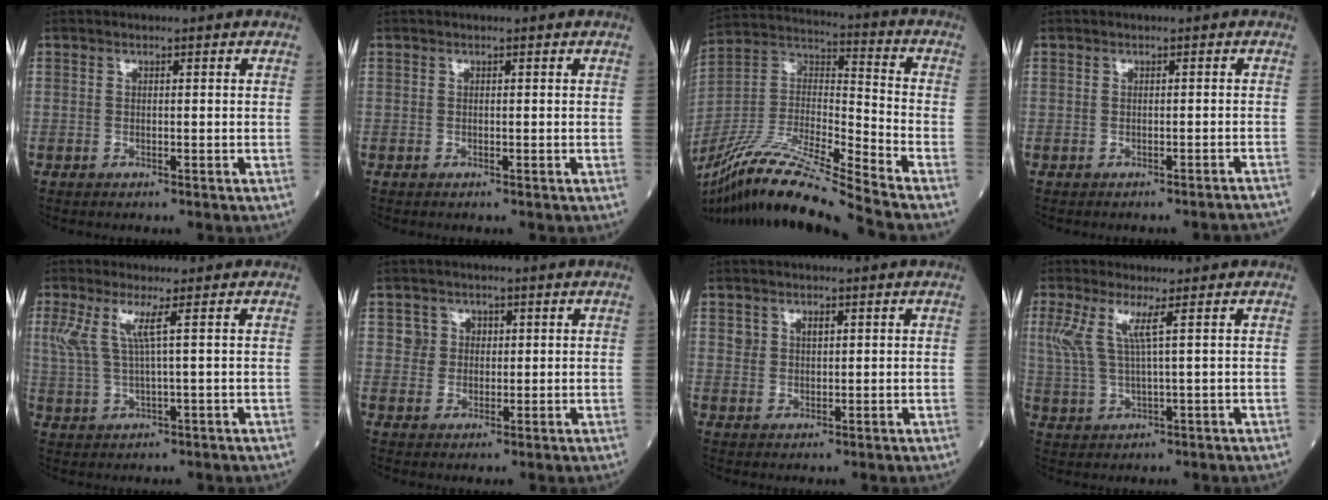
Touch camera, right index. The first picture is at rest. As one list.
[{"total": 0.0}, {"total": 21.3, "force": [-18.5, -1.3, 10.5], "torque": [-0.235, -0.015, -0.345]}, {"total": 5.1, "force": [-5.0, -0.3, 1.0], "torque": [-0.006, -0.010, -0.050]}, {"total": 4.6, "force": [1.8, -0.2, 4.3], "torque": [-0.101, 0.011, 0.043]}, {"total": 3.0, "force": [0.9, 2.9, 0.2], "torque": [0.005, 0.006, 0.013]}, {"total": 2.1, "force": [1.0, 1.5, 1.0], "torque": [-0.020, 0.005, 0.020]}, {"total": 5.2, "force": [2.1, 0.0, 4.7], "torque": [-0.114, 0.010, 0.049]}]